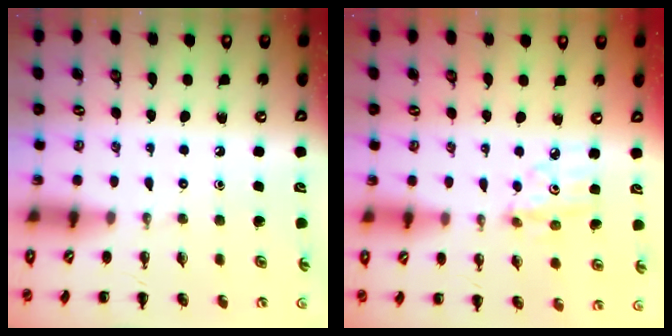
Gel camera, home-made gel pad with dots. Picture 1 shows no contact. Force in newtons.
{"total": 6.5, "press": 6.4, "slide": 1.0}